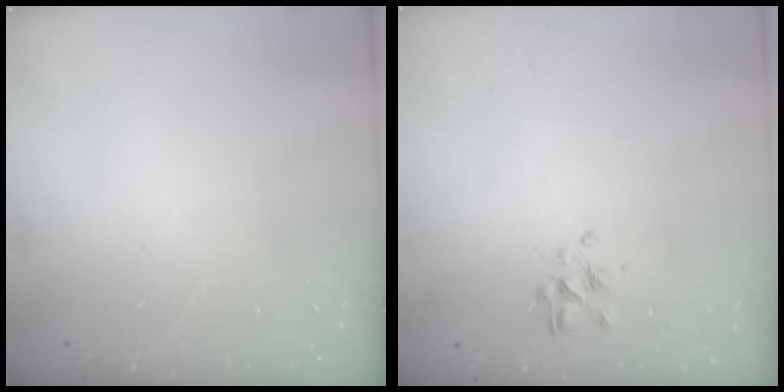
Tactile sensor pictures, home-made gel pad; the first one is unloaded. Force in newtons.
{"total": 2.8, "press": 2.7, "slide": 0.8}